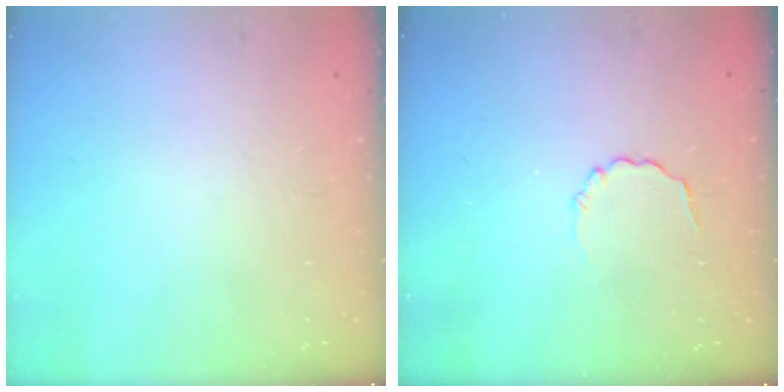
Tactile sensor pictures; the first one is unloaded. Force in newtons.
{"total": 2.3, "press": 2.1, "slide": 0.9}